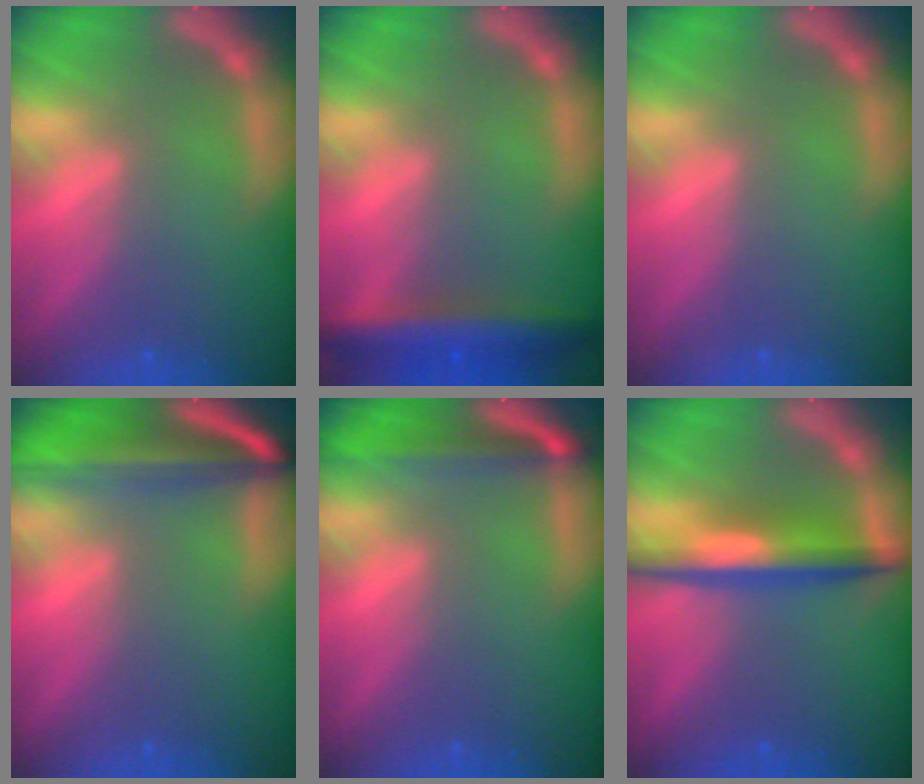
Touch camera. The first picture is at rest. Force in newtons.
{"total": 6.0}
{"total": 0.0}
{"total": 10.0}
{"total": 5.0}
{"total": 5.5}